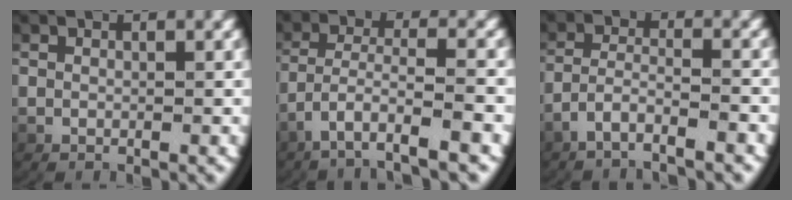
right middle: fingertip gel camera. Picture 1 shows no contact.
{"total": 4.3, "force": [-2.4, 0.8, 3.5], "torque": [-0.082, -0.022, -0.024]}
{"total": 3.9, "force": [-3.3, 0.6, 1.8], "torque": [-0.044, -0.009, -0.054]}